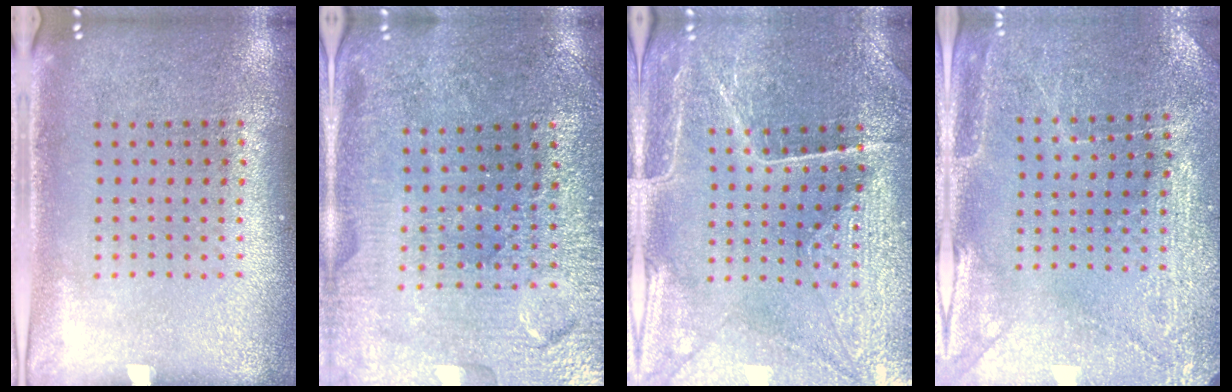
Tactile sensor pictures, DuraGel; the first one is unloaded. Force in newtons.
{"total": 3.2, "press": 3.2, "slide": 0.1}
{"total": 3.4, "press": 3.4, "slide": 0.3}
{"total": 2.9, "press": 2.8, "slide": 0.3}